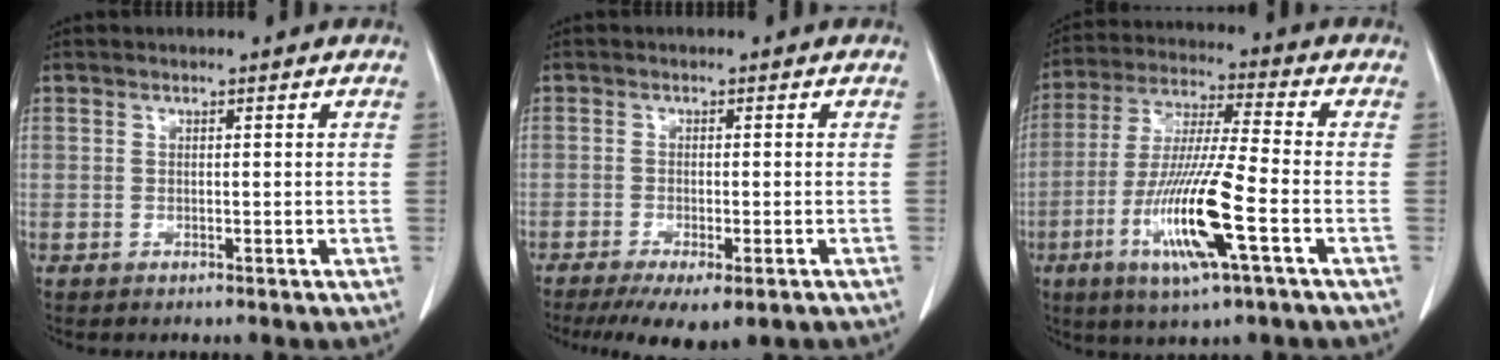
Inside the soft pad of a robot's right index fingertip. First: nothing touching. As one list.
[{"total": 9.4, "force": [-6.8, 2.1, 6.1], "torque": [-0.084, -0.018, -0.099]}, {"total": 14.8, "force": [-5.3, 0.4, 13.7], "torque": [-0.279, -0.020, -0.101]}]